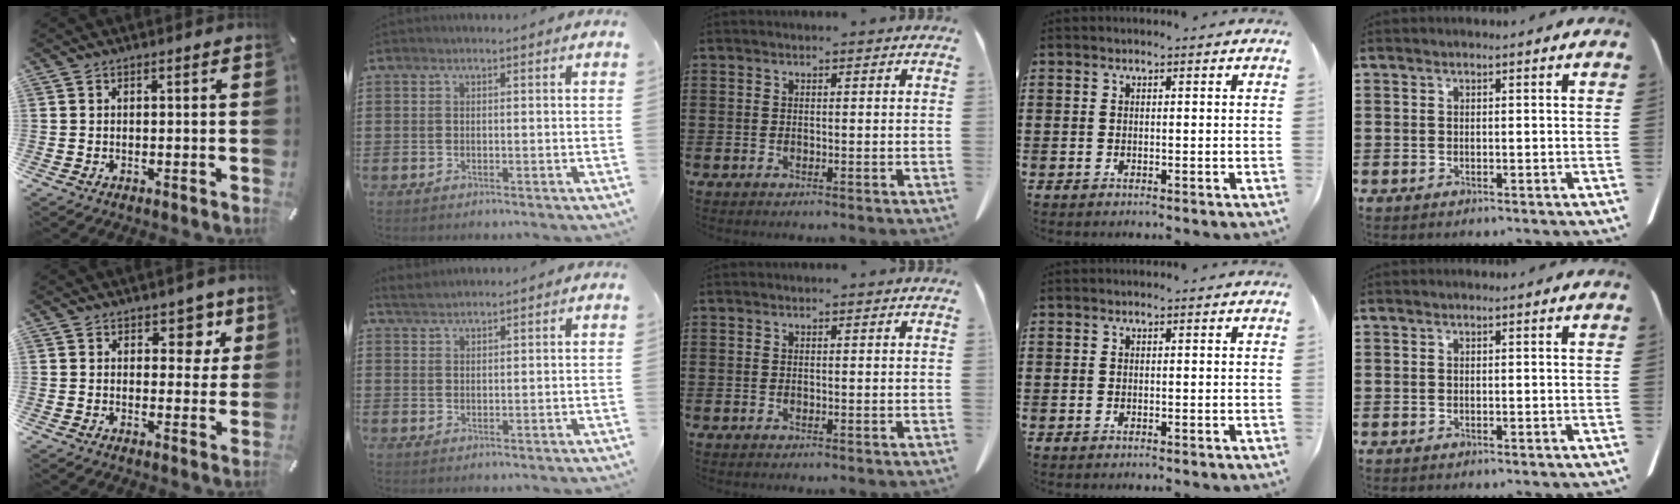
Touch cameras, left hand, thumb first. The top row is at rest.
{"thumb": {"total": 6.6, "force": [3.4, 4.4, 3.6], "torque": [-0.020, -0.016, 0.048]}, "index": {"total": 2.0, "force": [2.0, 0.2, 0.3], "torque": [-0.012, 0.005, 0.039]}}